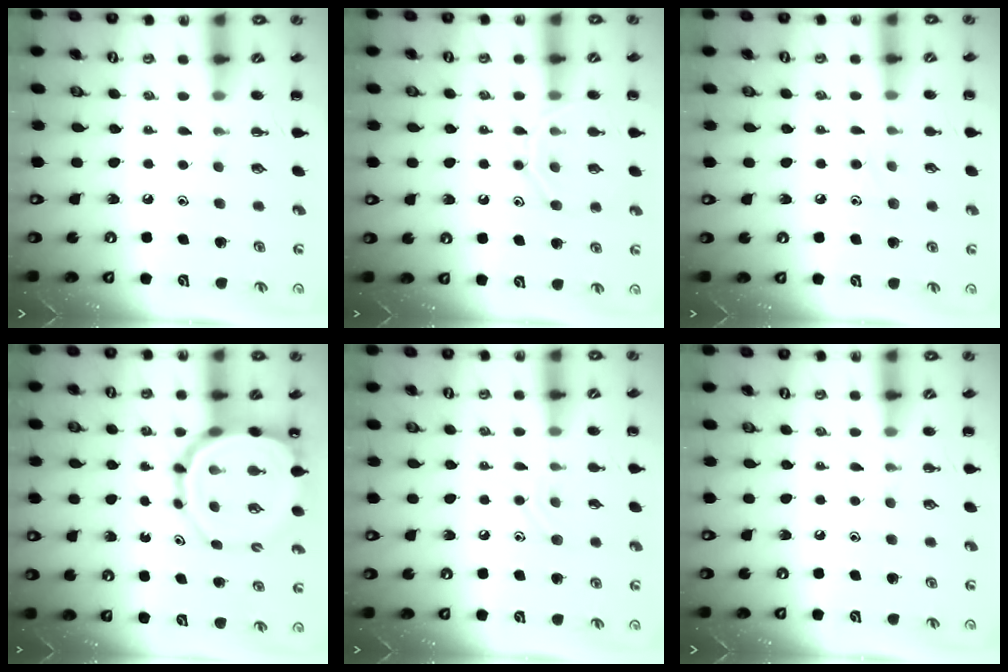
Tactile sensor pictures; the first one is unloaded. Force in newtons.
{"total": 11.6, "press": 11.5, "slide": 1.4}
{"total": 6.9, "press": 6.4, "slide": 2.5}
{"total": 13.1, "press": 12.6, "slide": 3.4}
{"total": 7.2, "press": 7.1, "slide": 1.5}
{"total": 0.0}